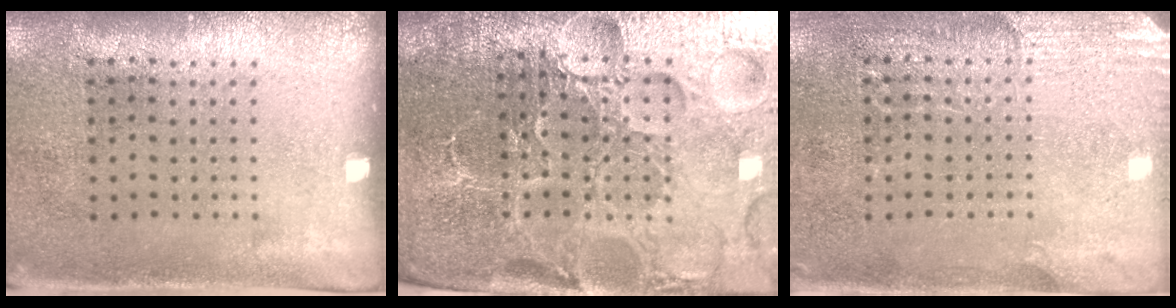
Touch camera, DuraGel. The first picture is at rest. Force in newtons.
{"total": 6.6, "press": 5.9, "slide": 3.1}
{"total": 2.8, "press": 2.6, "slide": 0.8}